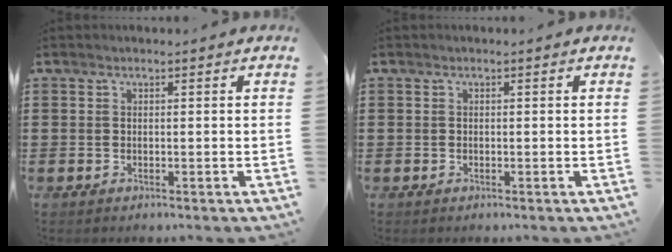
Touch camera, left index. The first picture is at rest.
{"total": 0.0}